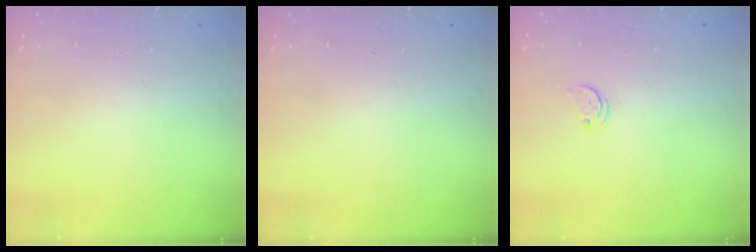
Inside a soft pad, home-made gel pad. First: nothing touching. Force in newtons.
{"total": 0.0}
{"total": 1.5, "press": 1.5, "slide": 0.3}